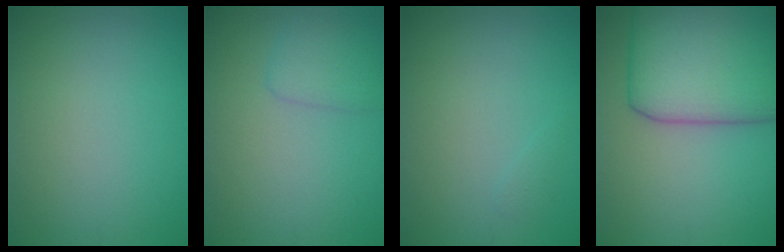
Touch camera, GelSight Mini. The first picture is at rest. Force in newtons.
{"total": 1.8, "press": 1.8, "slide": 0.1}
{"total": 0.5, "press": 0.5, "slide": 0.1}
{"total": 10.6, "press": 10.6, "slide": 0.3}